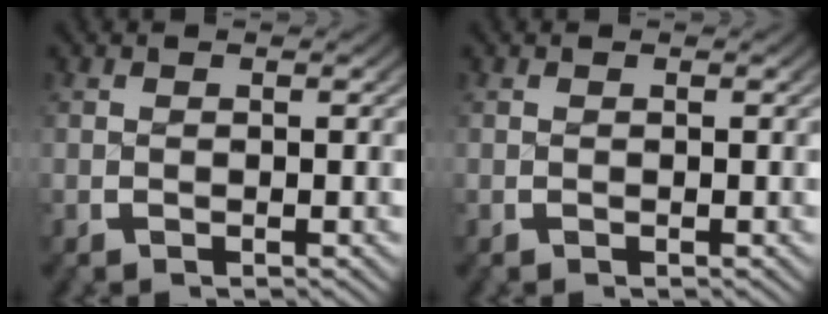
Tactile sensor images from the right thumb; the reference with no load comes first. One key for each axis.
{"total": 0.0}